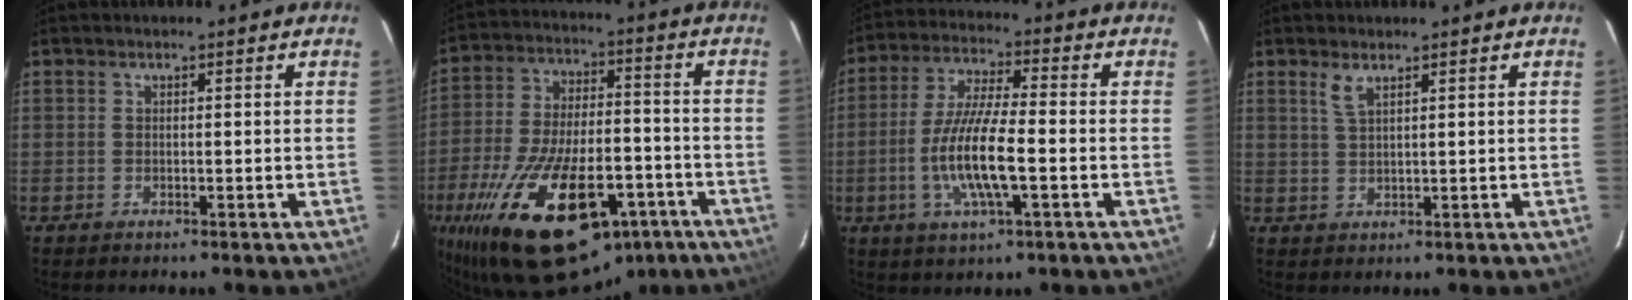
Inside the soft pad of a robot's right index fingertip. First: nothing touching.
{"total": 28.2, "force": [-15.5, 13.0, 19.7], "torque": [-0.373, -0.027, -0.232]}
{"total": 12.0, "force": [-3.1, 2.2, 11.3], "torque": [-0.230, -0.005, -0.060]}
{"total": 2.3, "force": [1.5, 0.5, 1.6], "torque": [-0.034, 0.002, 0.031]}